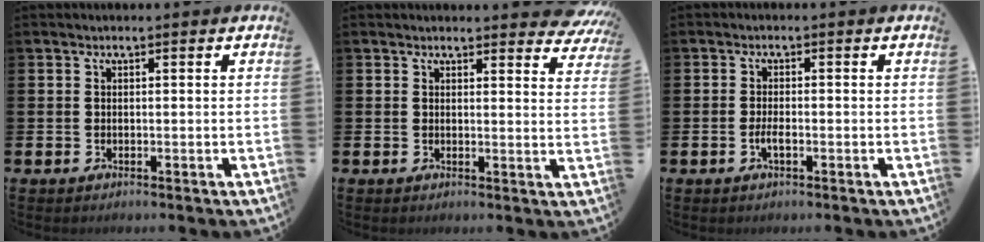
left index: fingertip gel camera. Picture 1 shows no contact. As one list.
[{"total": 3.1, "force": [3.0, 0.5, 0.3], "torque": [0.013, -0.023, 0.050]}, {"total": 1.7, "force": [-0.7, 0.5, 1.5], "torque": [-0.036, 0.003, -0.011]}]